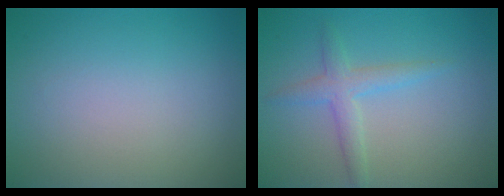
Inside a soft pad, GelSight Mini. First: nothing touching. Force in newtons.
{"total": 2.4, "press": 2.4, "slide": 0.1}